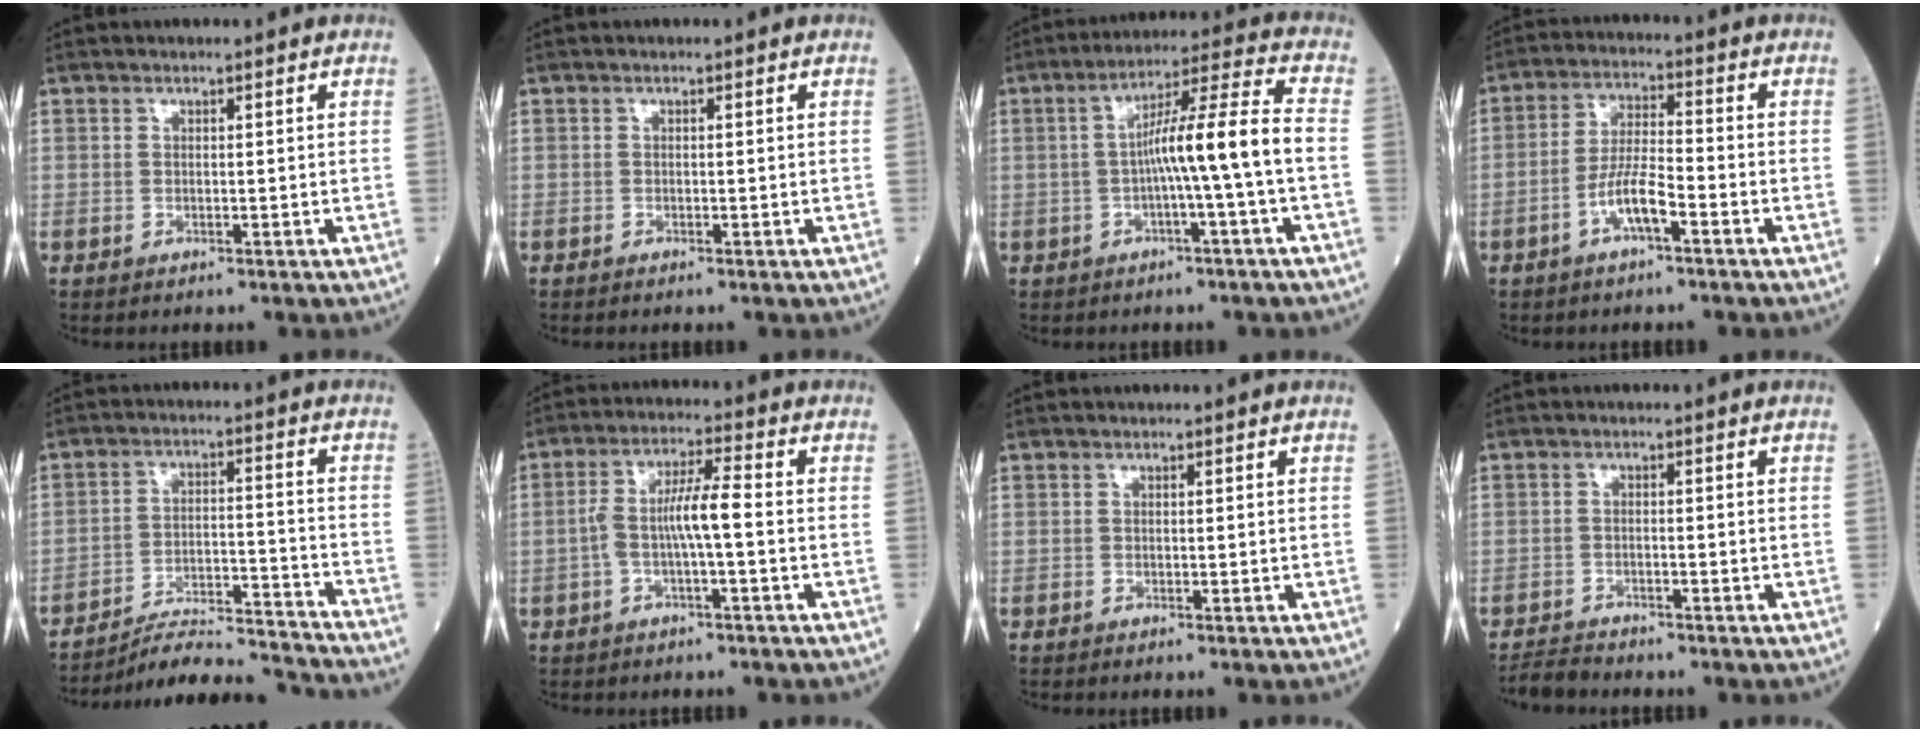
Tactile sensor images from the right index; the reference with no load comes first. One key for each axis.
{"total": 0.0}
{"total": 10.0, "fx": -1.5, "fy": -1.3, "fz": 9.8, "tx": -0.163, "ty": 0.024, "tz": -0.026}
{"total": 6.1, "fx": -3.0, "fy": 1.0, "fz": 5.2, "tx": -0.105, "ty": 0.008, "tz": -0.057}
{"total": 15.0, "fx": -14.7, "fy": -0.7, "fz": 3.0, "tx": -0.043, "ty": 0.008, "tz": -0.225}
{"total": 6.3, "fx": -1.1, "fy": 0.6, "fz": 6.2, "tx": -0.122, "ty": 0.020, "tz": -0.021}
{"total": 0.0}
{"total": 3.6, "fx": -3.2, "fy": 0.4, "fz": 1.5, "tx": -0.033, "ty": -0.010, "tz": -0.061}